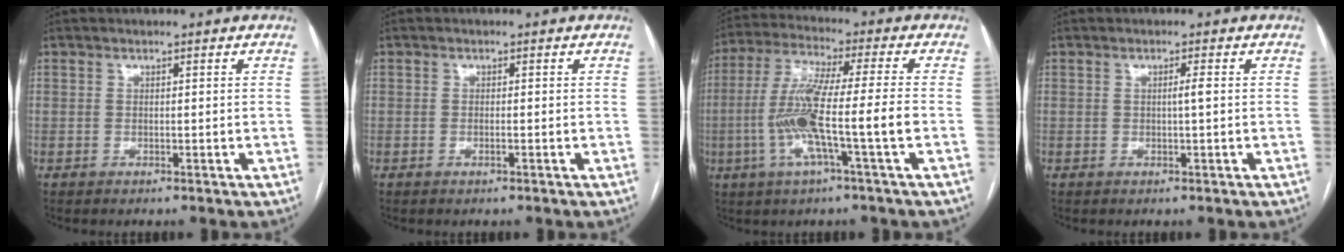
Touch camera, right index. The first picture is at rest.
{"total": 0.7, "force": [-0.3, 0.1, 0.7], "torque": [-0.015, -0.001, -0.004]}
{"total": 12.4, "force": [-3.1, -0.5, 12.0], "torque": [-0.238, 0.001, -0.064]}
{"total": 1.1, "force": [0.0, -0.2, 1.1], "torque": [-0.017, 0.002, -0.001]}